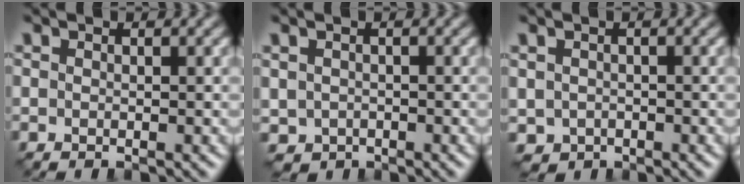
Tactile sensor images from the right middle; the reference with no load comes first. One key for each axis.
{"total": 1.4, "fx": -0.4, "fy": 1.2, "fz": 0.6, "tx": -0.017, "ty": -0.005, "tz": -0.007}
{"total": 1.4, "fx": -0.5, "fy": 1.2, "fz": 0.6, "tx": -0.018, "ty": -0.005, "tz": -0.007}